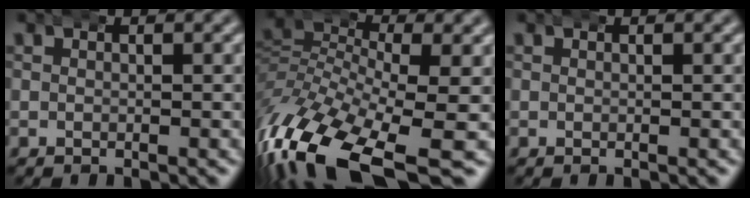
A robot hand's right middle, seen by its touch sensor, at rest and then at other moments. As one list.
[{"total": 10.5, "force": [-4.9, 5.4, 7.5], "torque": [-0.181, -0.045, -0.062]}, {"total": 0.0}]